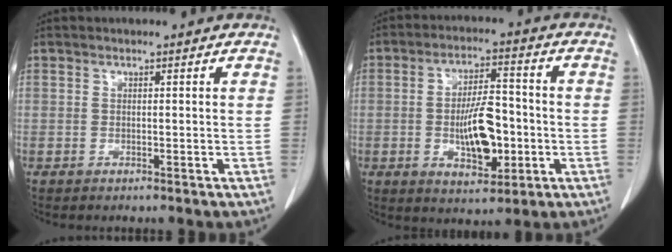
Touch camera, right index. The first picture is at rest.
{"total": 10.0, "force": [-1.9, 3.9, 9.0], "torque": [-0.163, 0.006, -0.027]}